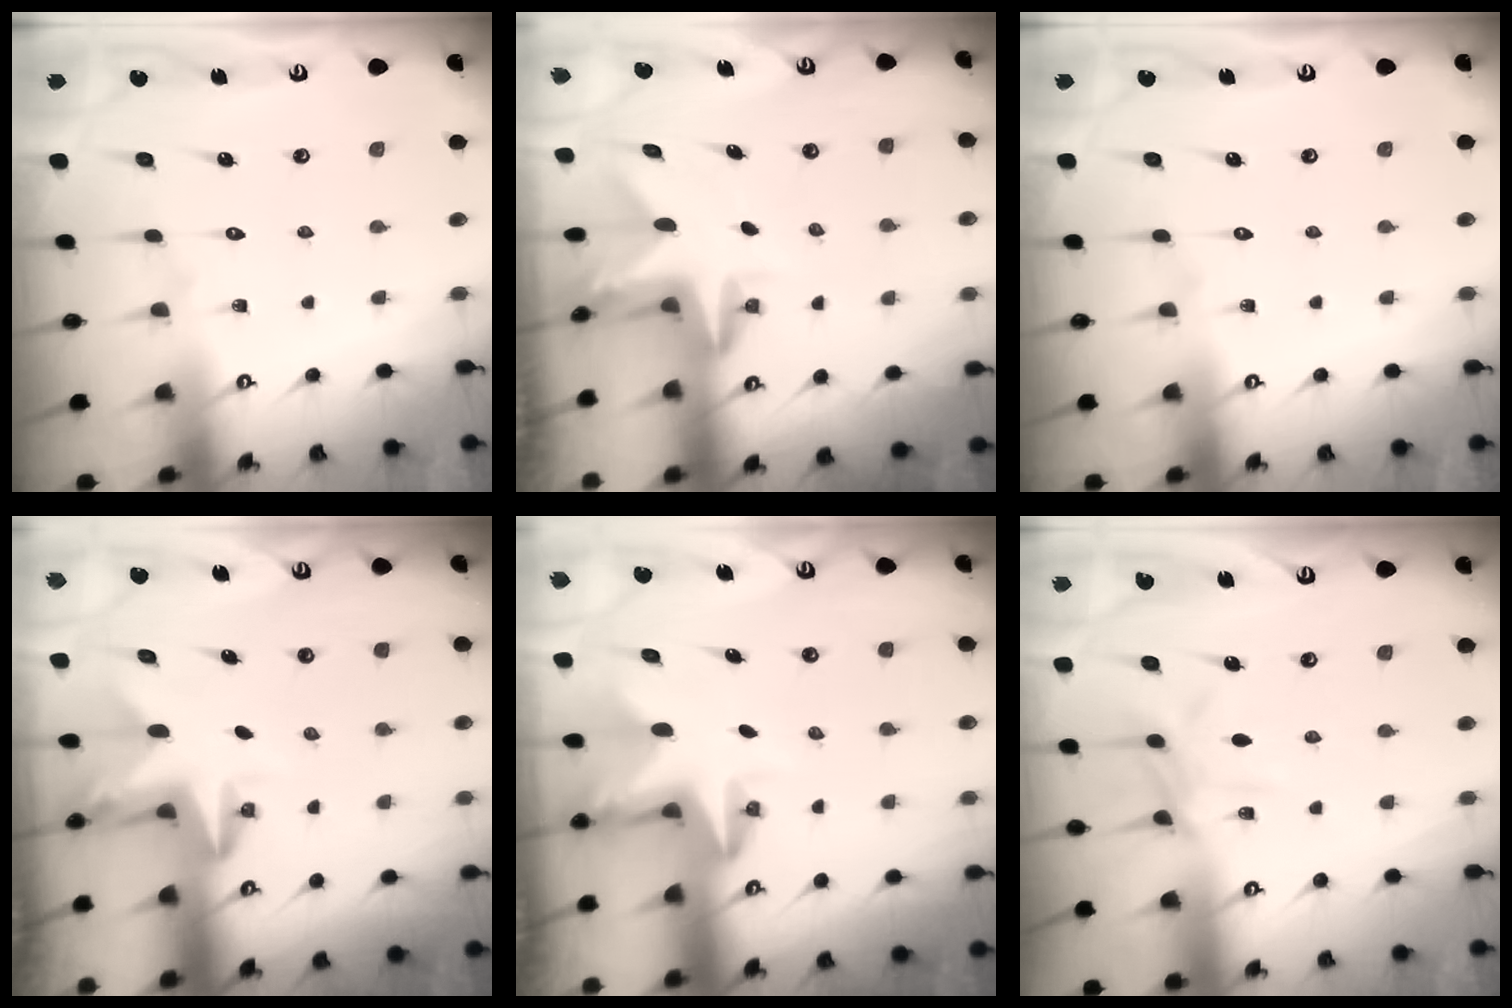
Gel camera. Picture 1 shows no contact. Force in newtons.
{"total": 2.9, "press": 2.9, "slide": 0.2}
{"total": 0.0}
{"total": 3.2, "press": 3.2, "slide": 0.1}
{"total": 2.9, "press": 2.9, "slide": 0.1}
{"total": 6.9, "press": 6.8, "slide": 0.6}